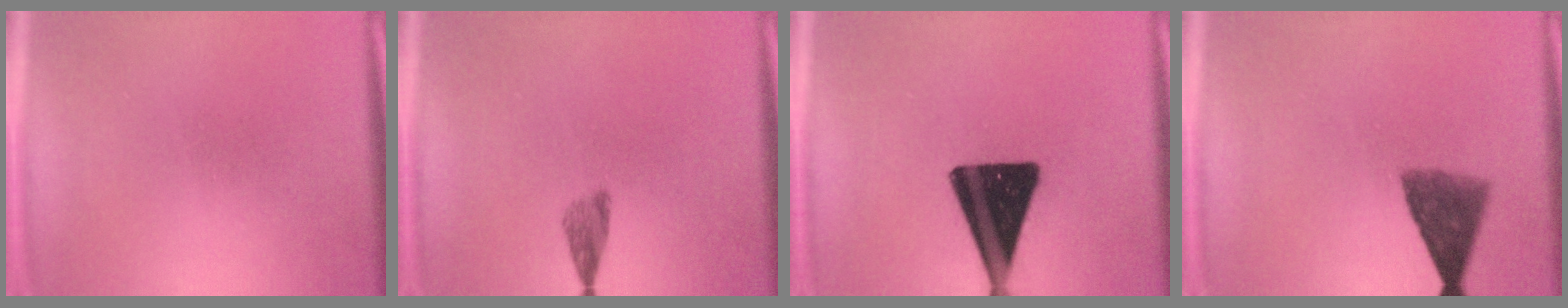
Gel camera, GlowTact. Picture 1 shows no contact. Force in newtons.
{"total": 2.1}
{"total": 18.6}
{"total": 6.8}